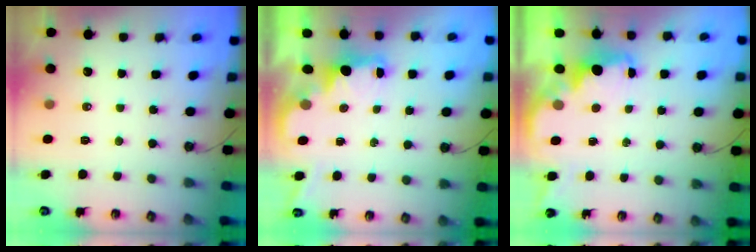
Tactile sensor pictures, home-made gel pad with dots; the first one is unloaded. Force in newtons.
{"total": 2.1, "press": 1.9, "slide": 0.8}
{"total": 2.2, "press": 2.0, "slide": 0.7}